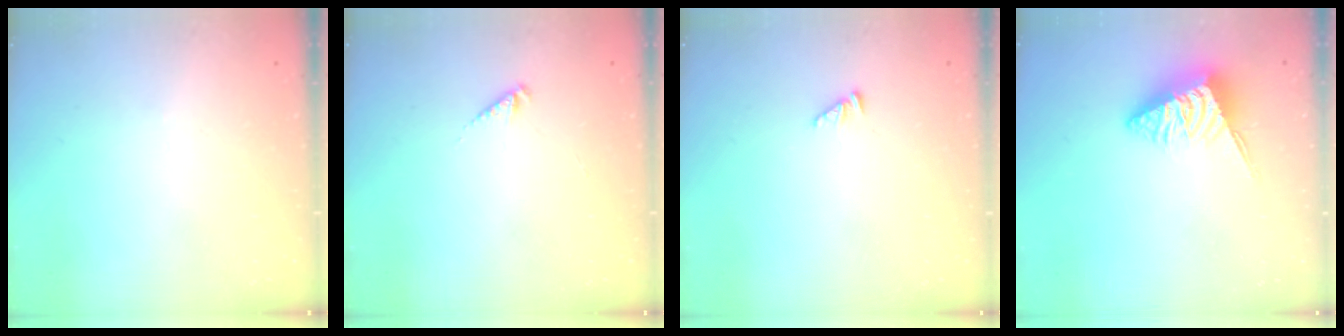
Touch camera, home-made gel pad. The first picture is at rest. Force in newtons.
{"total": 2.4, "press": 2.4, "slide": 0.4}
{"total": 2.1, "press": 2.1, "slide": 0.3}
{"total": 6.0, "press": 6.0, "slide": 0.4}